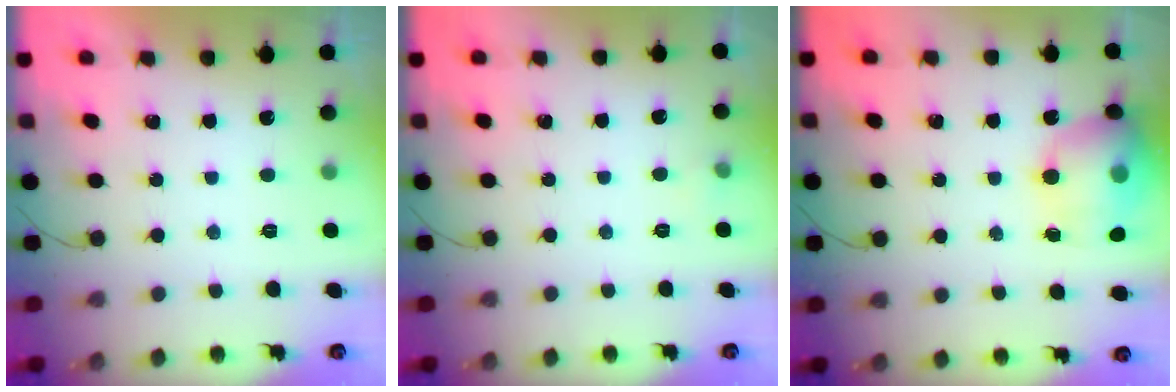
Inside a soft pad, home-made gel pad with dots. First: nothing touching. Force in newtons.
{"total": 3.3, "press": 2.6, "slide": 2.1}
{"total": 17.1, "press": 16.9, "slide": 2.9}